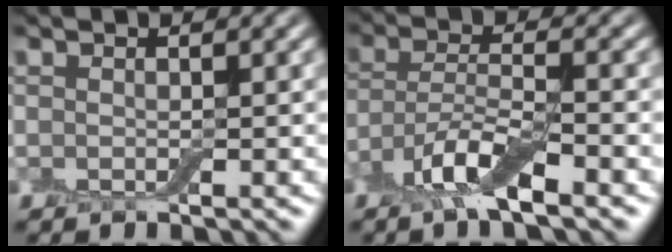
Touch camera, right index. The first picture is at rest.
{"total": 5.0, "force": [-3.0, 1.2, 3.8], "torque": [-0.076, -0.001, -0.067]}